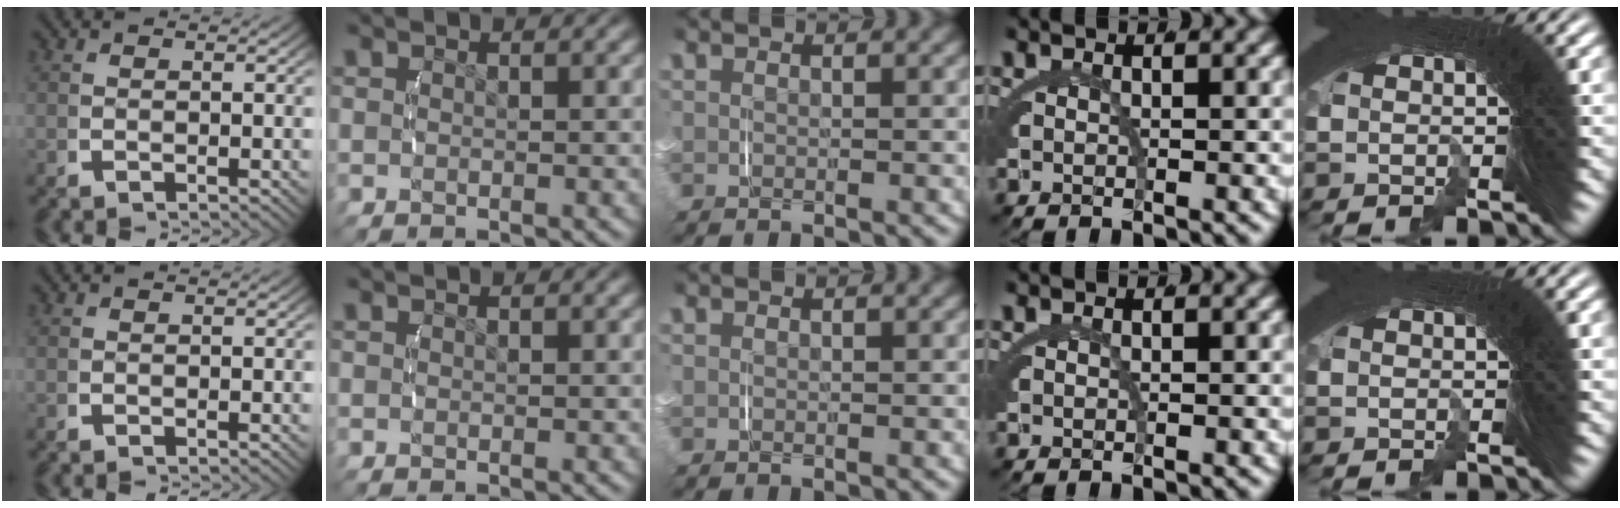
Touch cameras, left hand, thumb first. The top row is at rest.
{}